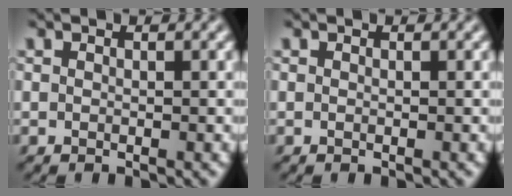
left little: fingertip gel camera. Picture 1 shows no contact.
{"total": 0.0}